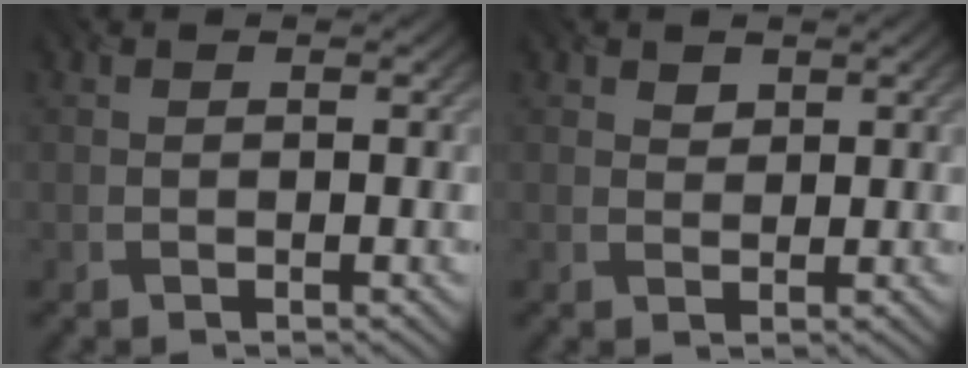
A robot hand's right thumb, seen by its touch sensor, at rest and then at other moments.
{"total": 1.3, "force": [0.9, 0.8, 0.4], "torque": [-0.008, -0.003, 0.018]}